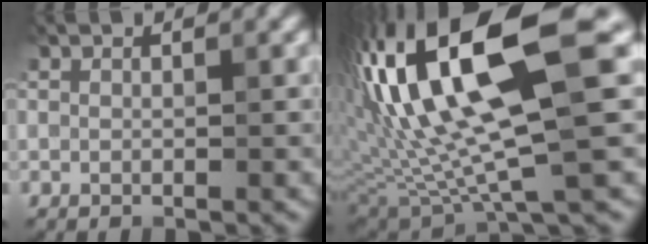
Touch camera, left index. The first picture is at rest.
{"total": 17.2, "force": [4.6, 4.9, 15.9], "torque": [-0.311, 0.005, 0.088]}